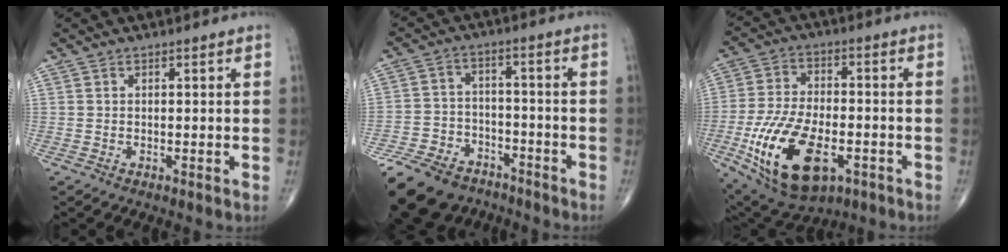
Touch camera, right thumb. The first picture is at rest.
{"total": 19.4, "force": [-14.4, 10.8, 7.2], "torque": [-0.173, 0.043, -0.230]}
{"total": 19.5, "force": [-6.8, 10.2, 15.2], "torque": [-0.280, 0.014, -0.102]}